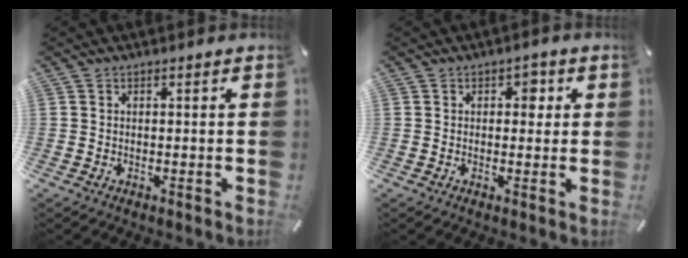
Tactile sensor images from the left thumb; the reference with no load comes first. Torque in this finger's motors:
{"motor_torque": [0.63, 0.91, 0.25, -0.30, 0.00]}